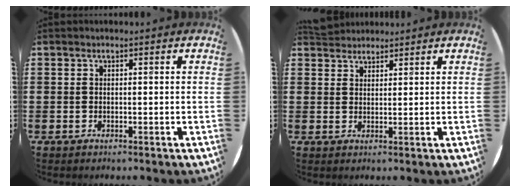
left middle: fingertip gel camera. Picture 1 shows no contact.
{"total": 2.5, "force": [2.4, 0.7, -0.1], "torque": [-0.003, 0.001, 0.048]}